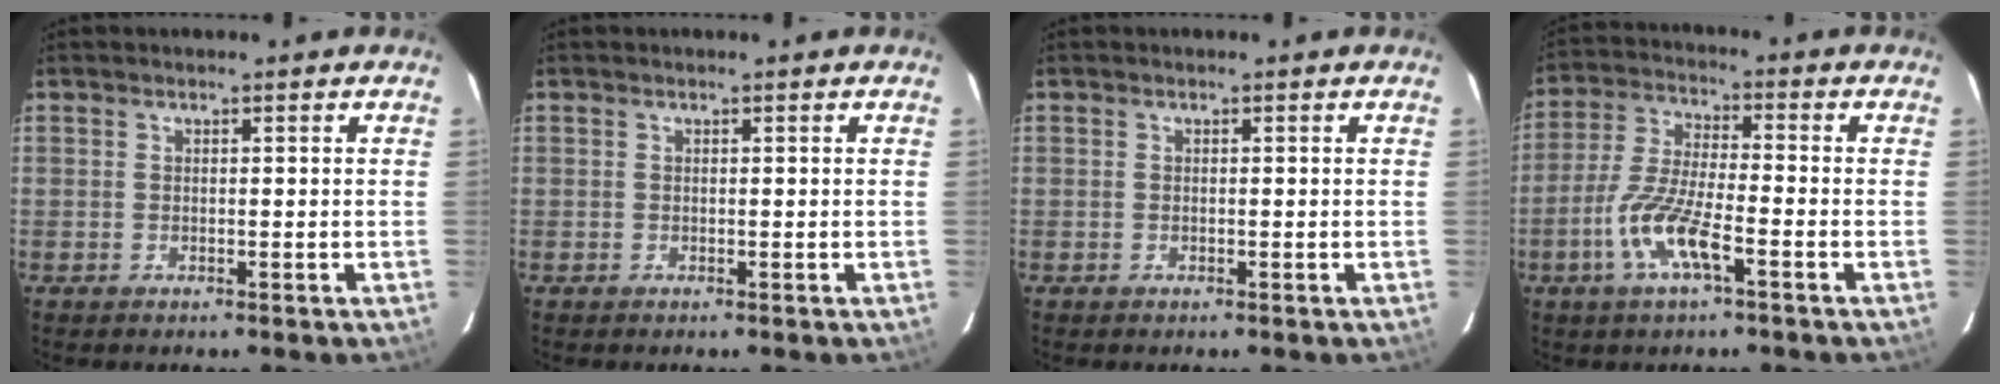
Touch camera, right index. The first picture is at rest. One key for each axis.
{"total": 0.0}
{"total": 0.0}
{"total": 10.3, "fx": -4.8, "fy": 2.0, "fz": 8.9, "tx": -0.191, "ty": -0.007, "tz": -0.095}